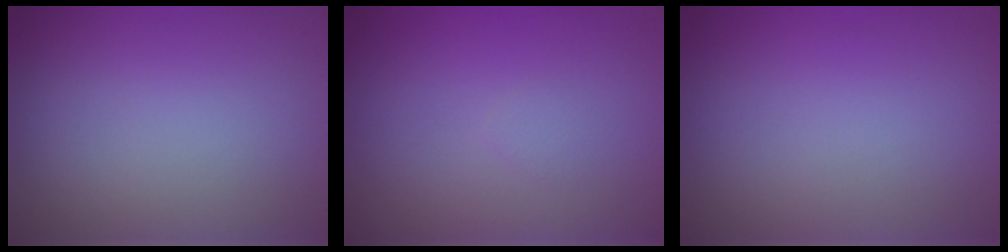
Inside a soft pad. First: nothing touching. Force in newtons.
{"total": 0.6, "press": 0.6, "slide": 0.1}
{"total": 0.0}